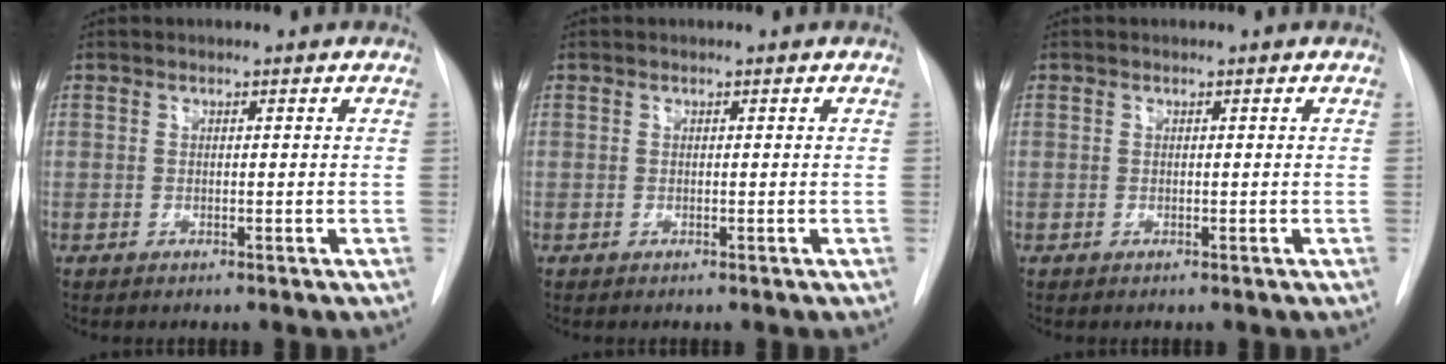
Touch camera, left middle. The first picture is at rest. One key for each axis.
{"total": 0.0}
{"total": 0.0}